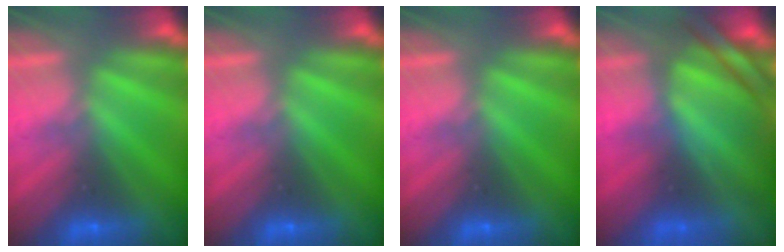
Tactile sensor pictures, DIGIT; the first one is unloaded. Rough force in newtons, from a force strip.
{"total": 0.0}
{"total": 0.0}
{"total": 7.6}